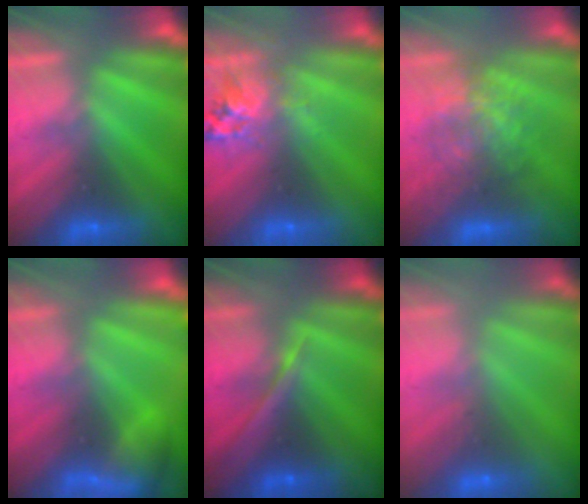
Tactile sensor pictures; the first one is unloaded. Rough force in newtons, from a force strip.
{"total": 2.7}
{"total": 3.2}
{"total": 5.1}
{"total": 2.3}
{"total": 2.4}